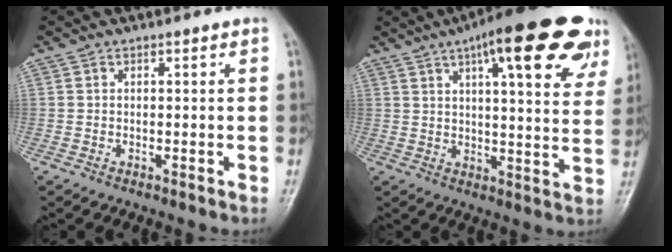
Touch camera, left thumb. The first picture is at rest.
{"total": 22.3, "force": [12.3, 6.0, 17.6], "torque": [-0.221, -0.017, 0.156]}